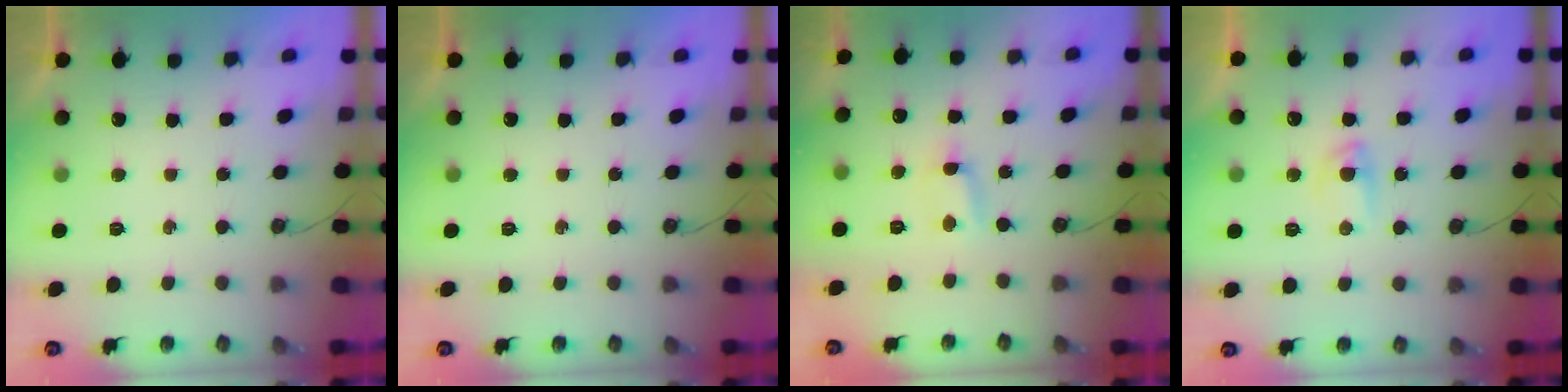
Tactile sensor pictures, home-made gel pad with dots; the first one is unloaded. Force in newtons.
{"total": 0.0}
{"total": 1.5, "press": 1.5, "slide": 0.3}
{"total": 2.9, "press": 2.9, "slide": 0.5}